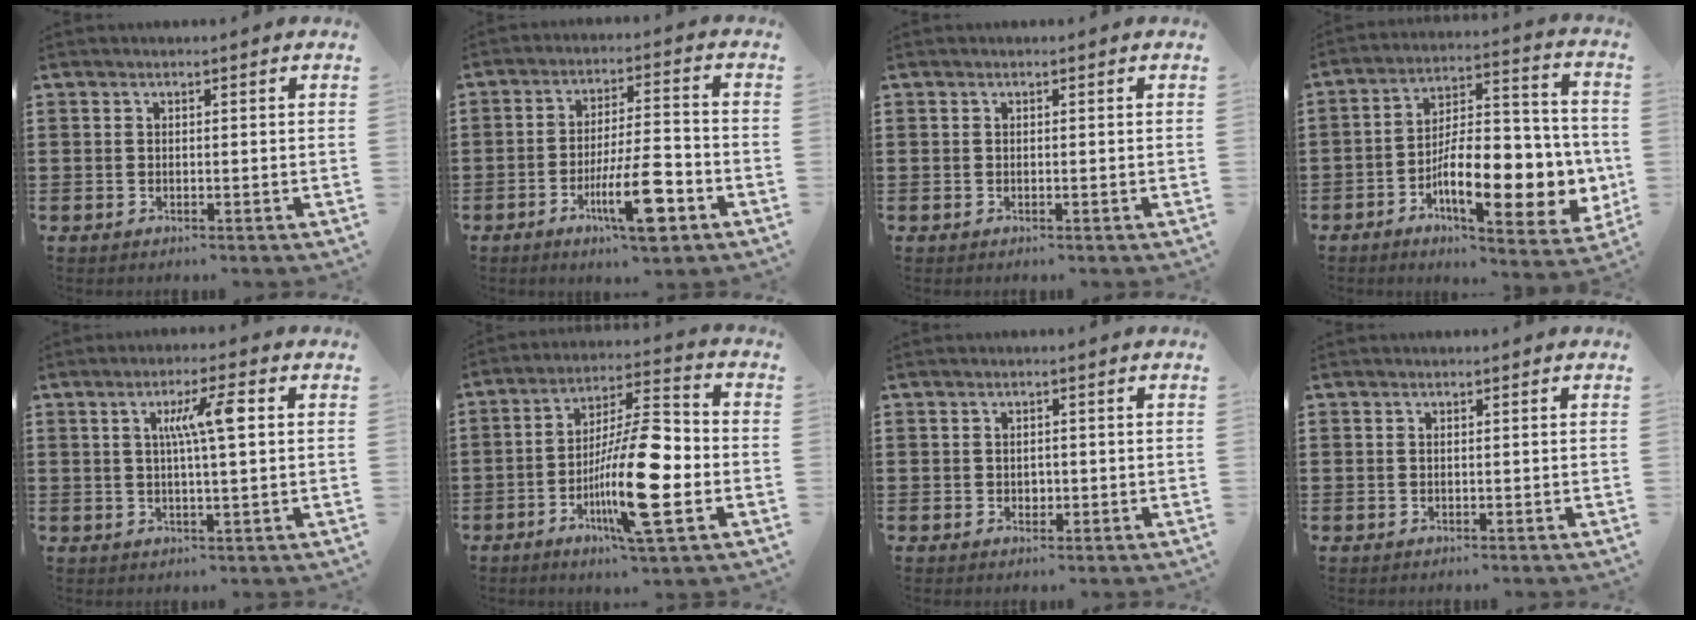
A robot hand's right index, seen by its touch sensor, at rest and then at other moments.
{"total": 11.0, "force": [-4.9, 2.5, 9.6], "torque": [-0.175, 0.001, -0.085]}
{"total": 0.0}
{"total": 14.4, "force": [-4.6, 5.9, 12.4], "torque": [-0.205, -0.010, -0.082]}
{"total": 6.3, "force": [1.4, 0.6, 6.1], "torque": [-0.118, 0.005, 0.017]}
{"total": 16.1, "force": [-4.5, 3.6, 15.0], "torque": [-0.295, -0.007, -0.079]}
{"total": 1.1, "force": [-0.1, 0.8, 0.7], "torque": [-0.015, 0.004, -0.004]}
{"total": 0.0}